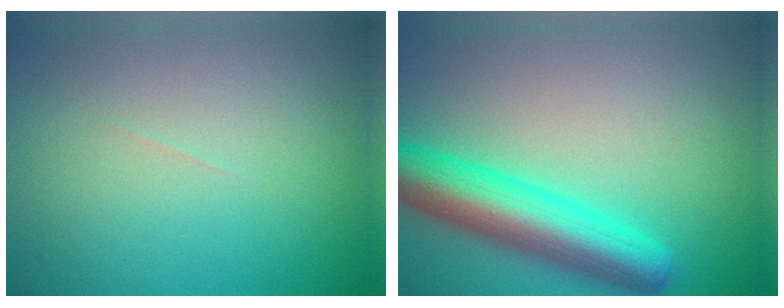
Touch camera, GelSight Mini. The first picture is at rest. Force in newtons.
{"total": 7.1, "press": 7.1, "slide": 0.3}